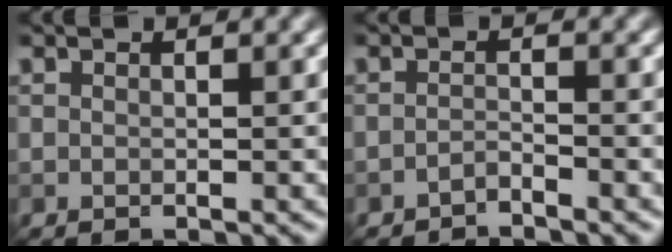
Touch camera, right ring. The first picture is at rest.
{"total": 1.0, "force": [-1.0, 0.1, 0.2], "torque": [-0.004, 0.003, -0.020]}